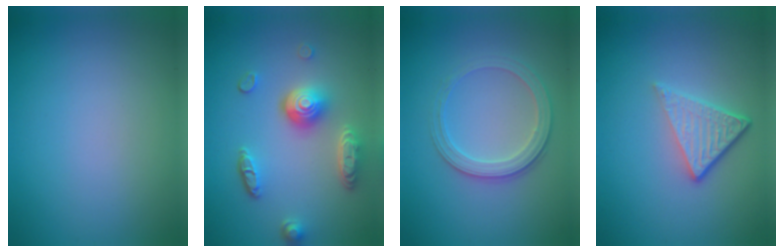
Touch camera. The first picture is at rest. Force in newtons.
{"total": 5.1, "press": 3.7, "slide": 3.5}
{"total": 2.8, "press": 2.7, "slide": 0.8}
{"total": 4.1, "press": 2.7, "slide": 3.1}